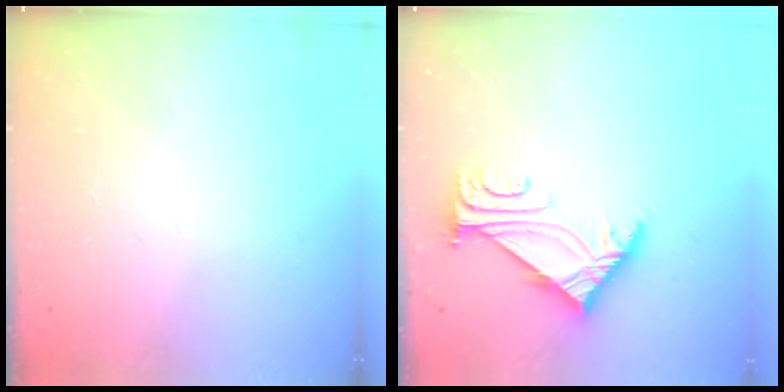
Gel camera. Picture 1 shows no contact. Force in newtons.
{"total": 5.4, "press": 5.2, "slide": 1.1}